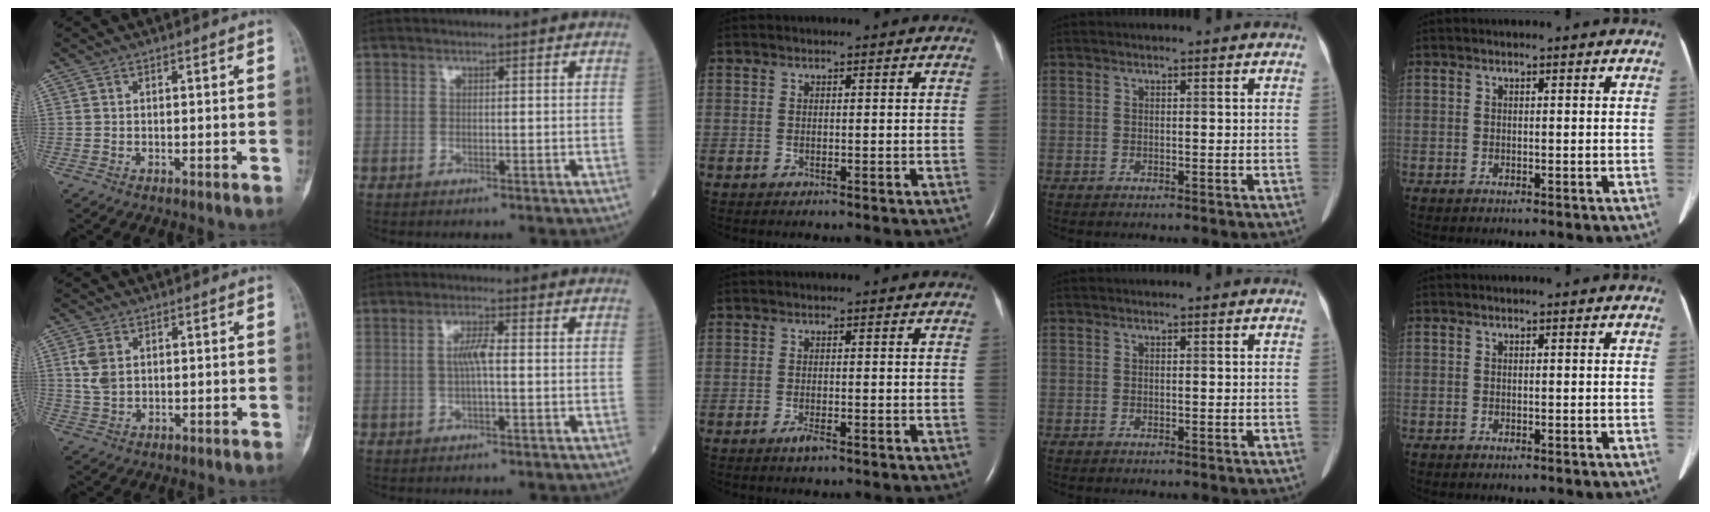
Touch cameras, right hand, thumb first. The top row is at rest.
{"thumb": {"total": 4.5, "force": [1.0, 3.1, 3.1], "torque": [-0.060, 0.002, 0.025]}, "index": {"total": 3.4, "force": [0.0, 0.4, 3.3], "torque": [-0.068, 0.005, 0.000]}, "middle": {"total": 1.4, "force": [-0.9, 0.2, 1.1], "torque": [-0.026, -0.003, -0.017]}}